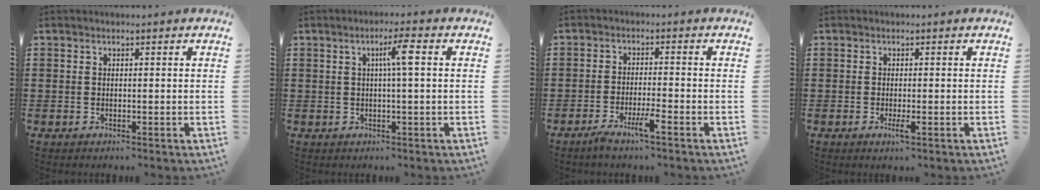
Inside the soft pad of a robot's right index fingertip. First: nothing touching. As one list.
[{"total": 3.9, "force": [0.7, 0.0, 3.8], "torque": [-0.065, -0.001, 0.004]}, {"total": 3.8, "force": [-2.4, -0.1, 3.0], "torque": [-0.062, -0.012, -0.045]}, {"total": 1.9, "force": [-0.7, 0.2, 1.7], "torque": [-0.036, -0.006, -0.014]}]